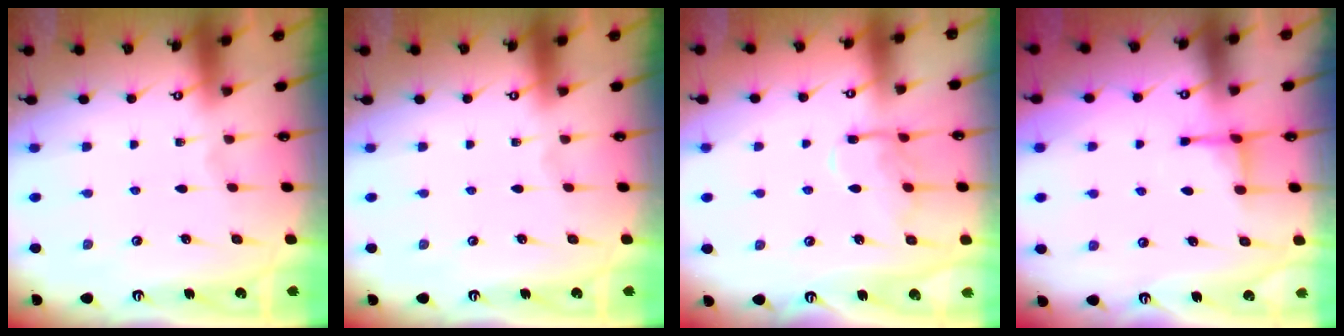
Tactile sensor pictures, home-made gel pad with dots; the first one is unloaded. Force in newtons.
{"total": 0.0}
{"total": 12.4, "press": 12.4, "slide": 0.8}
{"total": 3.1, "press": 3.0, "slide": 0.7}